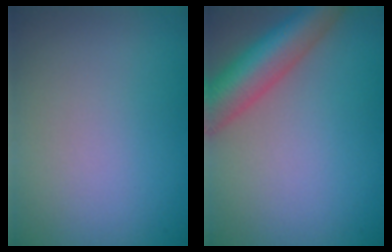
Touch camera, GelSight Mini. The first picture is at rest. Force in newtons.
{"total": 7.2, "press": 7.2, "slide": 0.4}